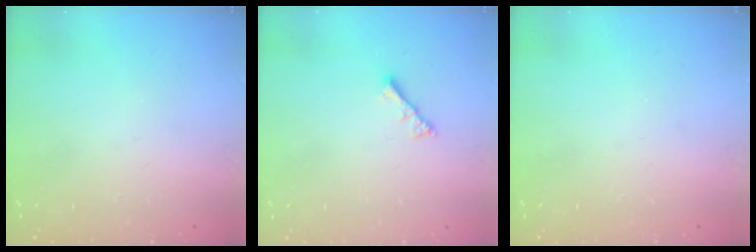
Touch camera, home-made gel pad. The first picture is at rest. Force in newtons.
{"total": 2.8, "press": 2.8, "slide": 0.6}
{"total": 0.0}